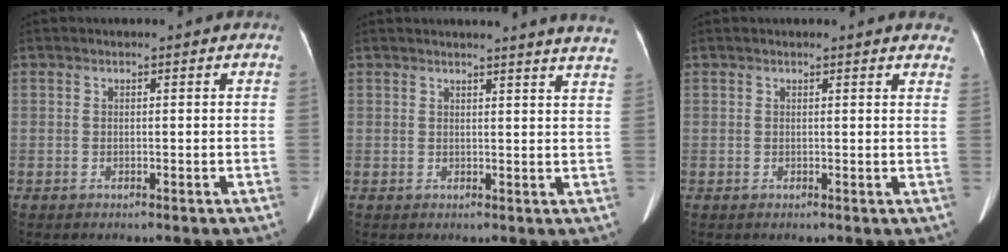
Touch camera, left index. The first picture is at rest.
{"total": 13.8, "force": [13.2, -0.3, 4.2], "torque": [-0.049, -0.051, 0.130]}
{"total": 8.5, "force": [7.8, 2.4, 2.3], "torque": [-0.002, 0.002, 0.061]}